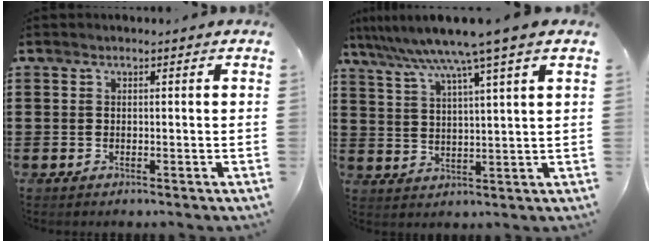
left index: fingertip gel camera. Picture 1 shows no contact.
{"total": 7.4, "force": [5.7, -1.2, 4.6], "torque": [-0.108, -0.031, 0.091]}